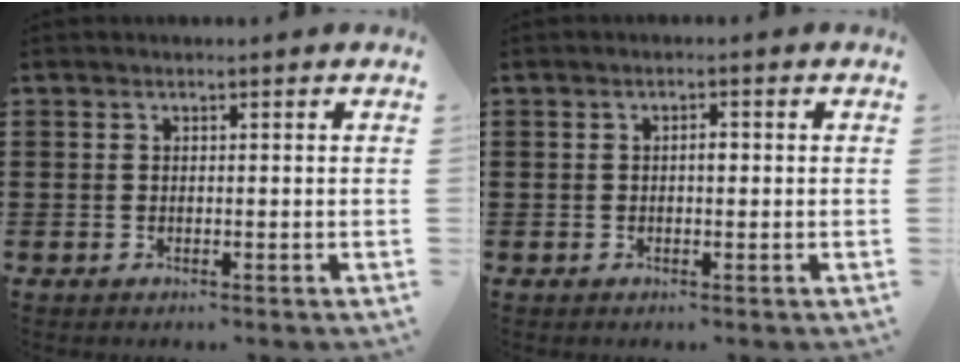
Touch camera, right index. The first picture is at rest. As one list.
[{"total": 1.5, "force": [0.0, 0.6, 1.4], "torque": [-0.026, 0.002, -0.002]}]